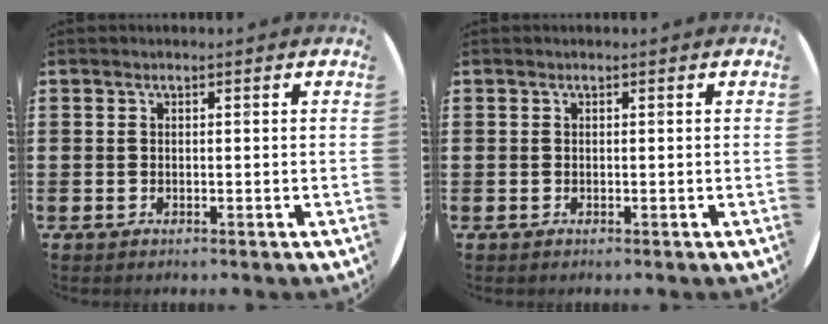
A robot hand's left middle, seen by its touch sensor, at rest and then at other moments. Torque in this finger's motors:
{"motor_torque": [0.00, 0.00, -0.02, 0.00]}